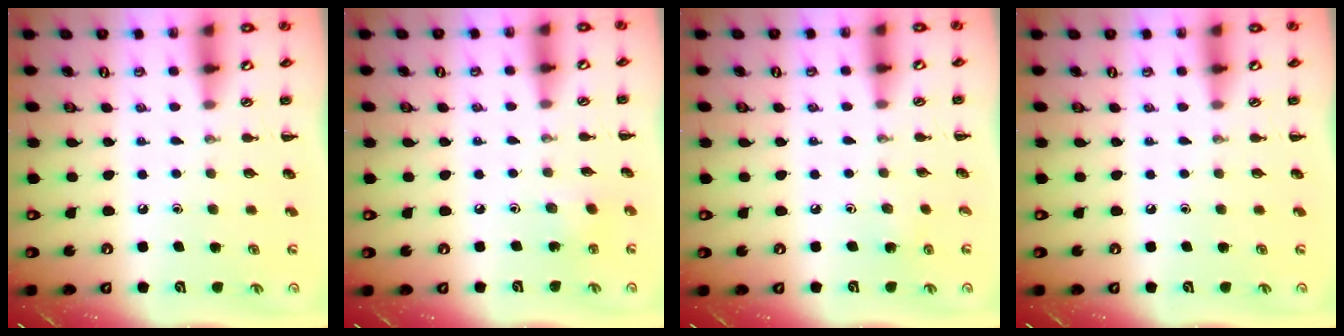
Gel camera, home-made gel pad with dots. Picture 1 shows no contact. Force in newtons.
{"total": 2.4, "press": 2.3, "slide": 0.7}
{"total": 3.0, "press": 2.8, "slide": 1.0}
{"total": 0.0}